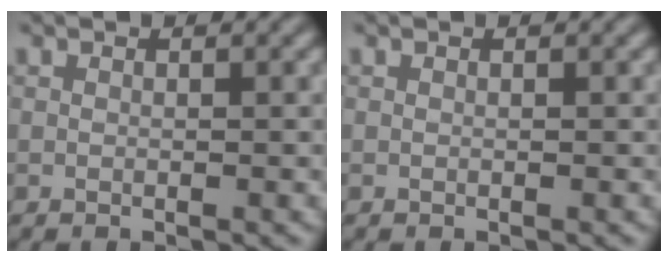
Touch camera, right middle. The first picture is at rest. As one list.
[{"total": 0.0}]